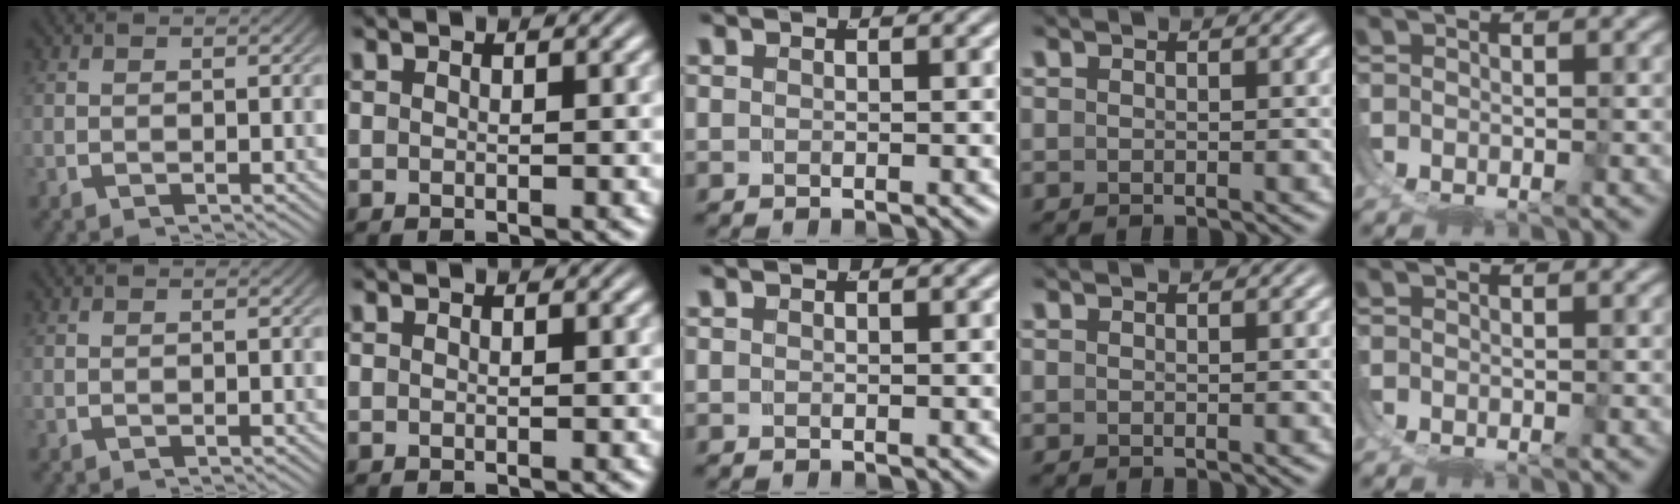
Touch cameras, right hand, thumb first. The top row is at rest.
{}